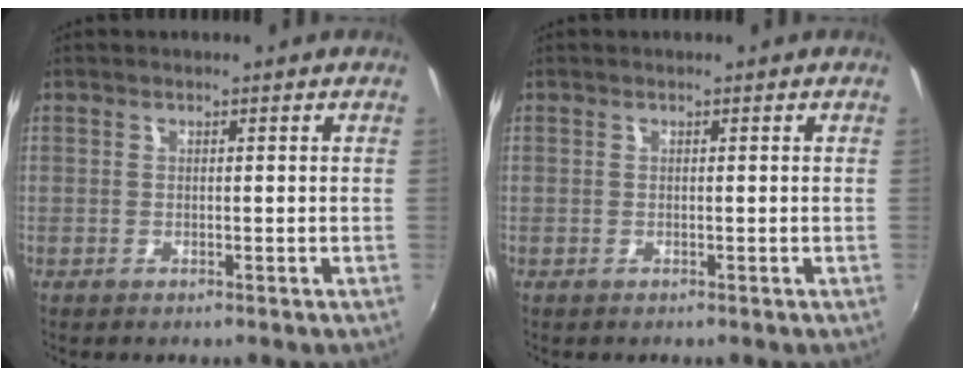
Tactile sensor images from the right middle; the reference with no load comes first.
{"total": 0.0}